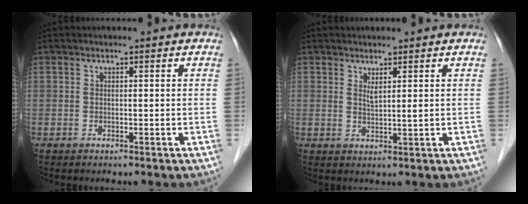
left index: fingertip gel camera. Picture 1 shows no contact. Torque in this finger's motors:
{"motor_torque": [-0.04, 0.07, 0.02, 0.00]}